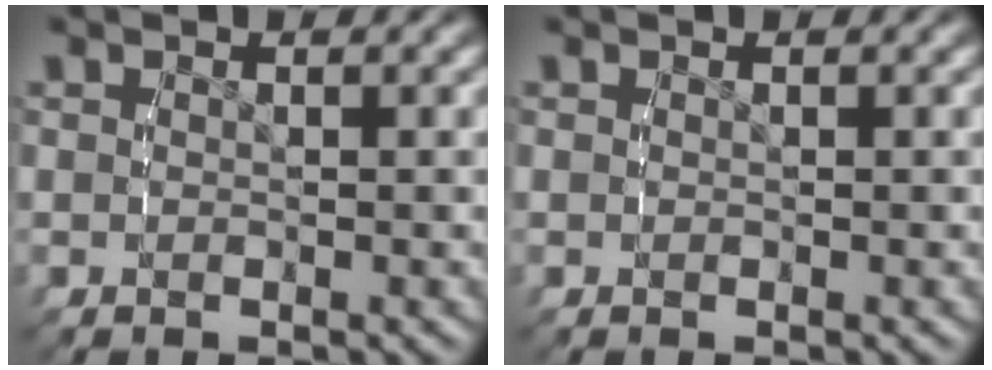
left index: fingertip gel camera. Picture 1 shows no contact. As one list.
[{"total": 0.0}]